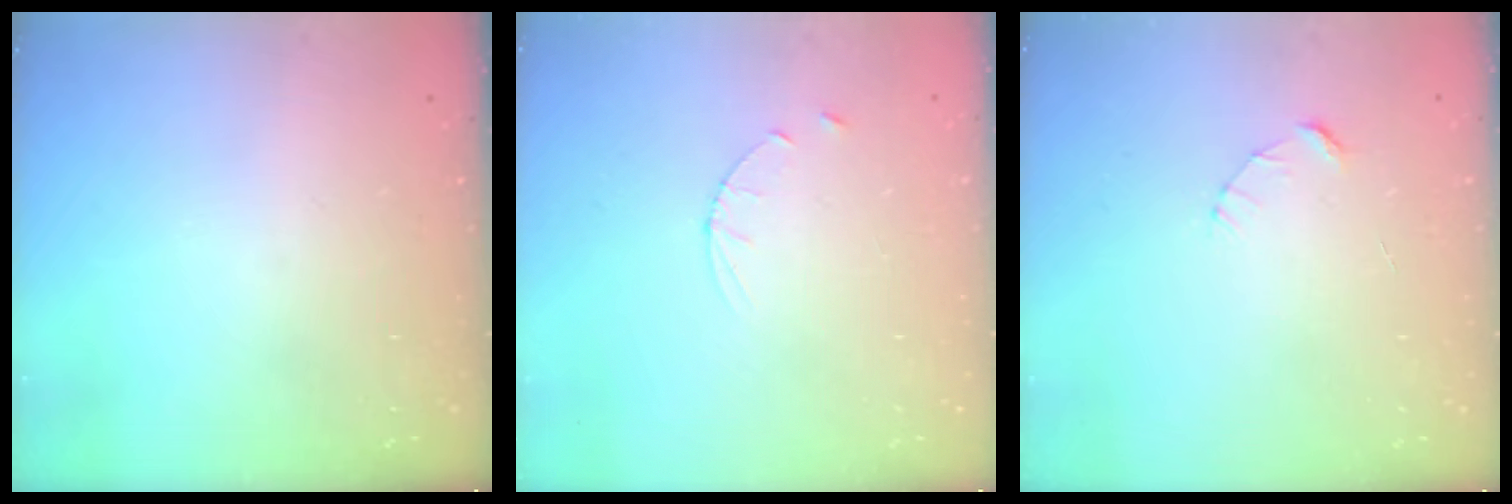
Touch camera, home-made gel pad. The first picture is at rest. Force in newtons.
{"total": 3.0, "press": 2.9, "slide": 0.4}
{"total": 2.4, "press": 2.4, "slide": 0.2}